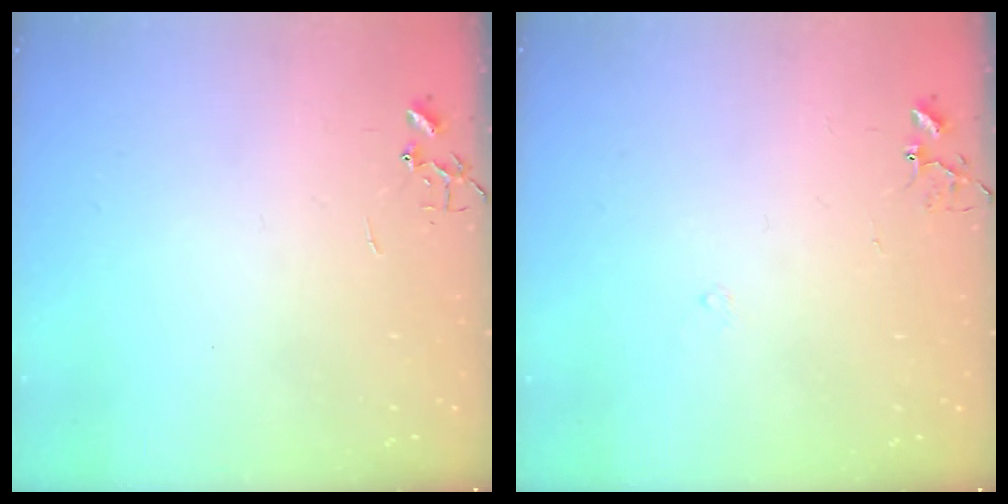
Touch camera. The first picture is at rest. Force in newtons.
{"total": 6.8, "press": 6.8, "slide": 0.5}